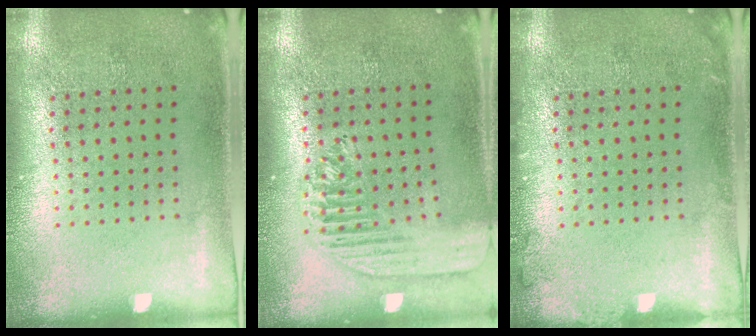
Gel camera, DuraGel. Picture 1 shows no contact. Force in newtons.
{"total": 1.7, "press": 1.5, "slide": 0.7}
{"total": 0.9, "press": 0.8, "slide": 0.2}